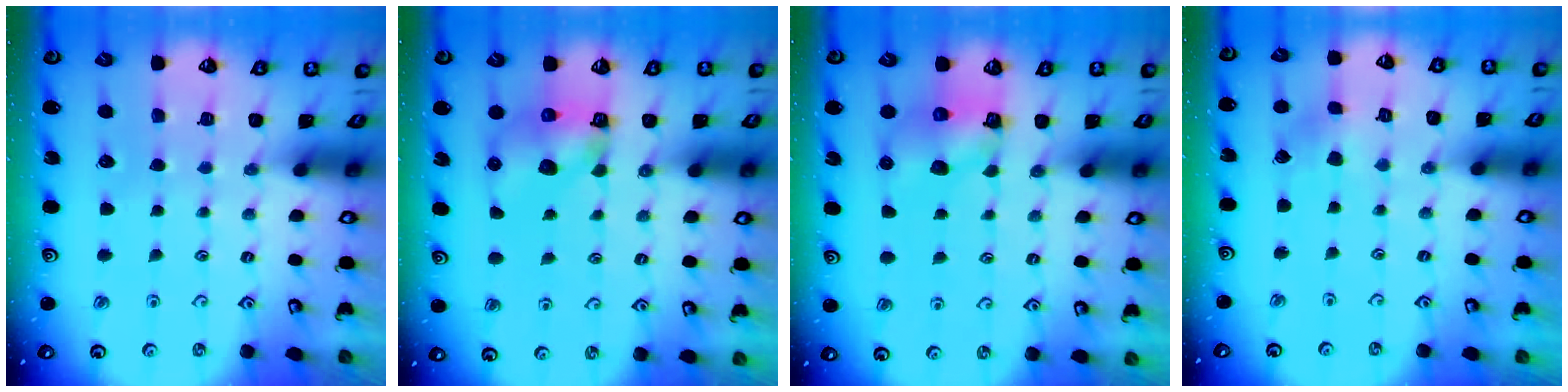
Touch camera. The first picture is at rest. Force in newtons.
{"total": 8.2, "press": 8.2, "slide": 0.7}
{"total": 8.3, "press": 8.3, "slide": 0.5}
{"total": 2.6, "press": 2.6, "slide": 0.4}